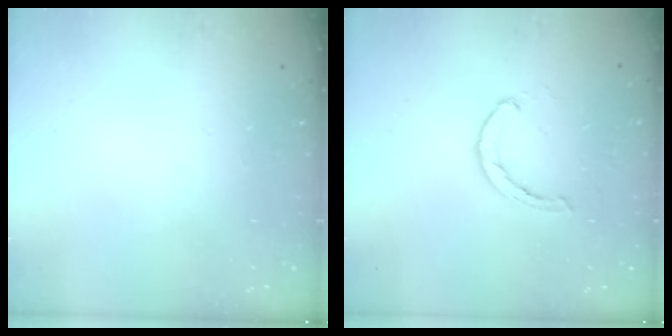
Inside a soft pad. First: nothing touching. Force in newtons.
{"total": 2.4, "press": 2.4, "slide": 0.4}